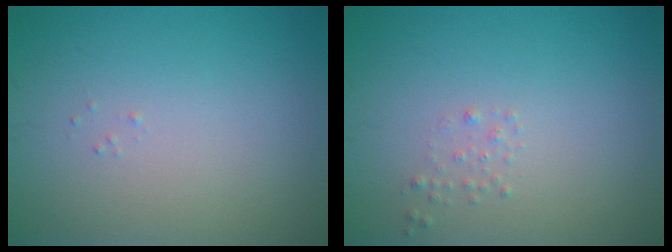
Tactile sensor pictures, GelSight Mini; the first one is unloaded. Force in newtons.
{"total": 0.6, "press": 0.6, "slide": 0.1}